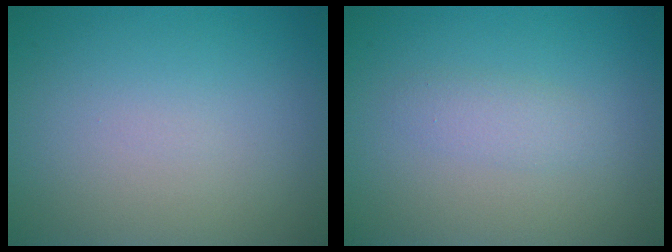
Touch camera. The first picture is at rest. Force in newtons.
{"total": 1.5, "press": 1.5, "slide": 0.0}